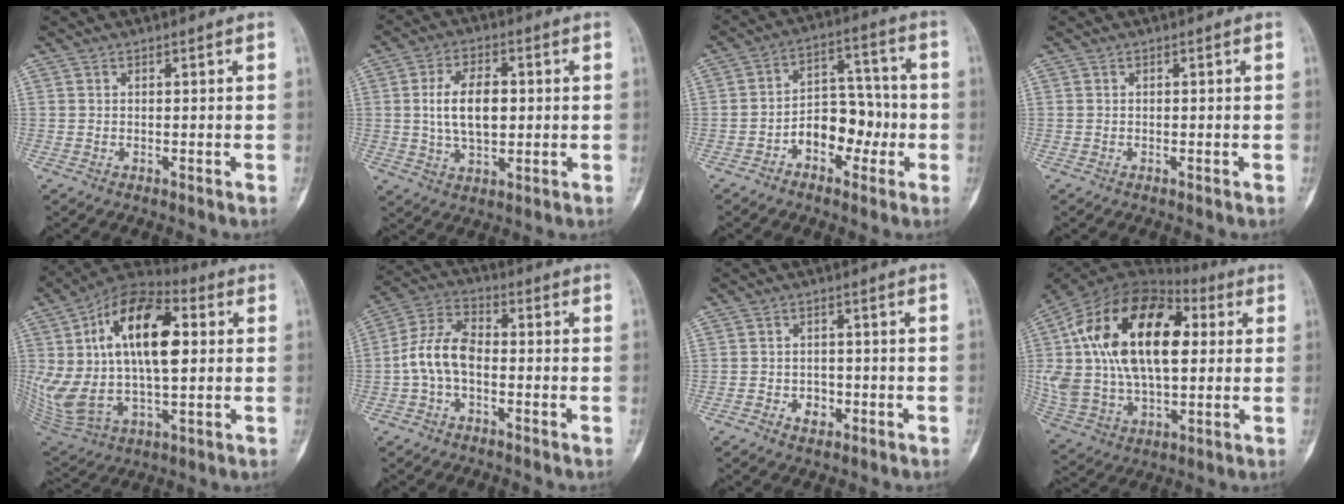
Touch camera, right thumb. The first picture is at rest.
{"total": 10.1, "force": [0.7, 5.7, 8.2], "torque": [-0.136, 0.004, 0.017]}
{"total": 10.1, "force": [-3.3, 6.9, 6.6], "torque": [-0.063, 0.054, -0.059]}
{"total": 0.0}
{"total": 26.9, "force": [4.6, 14.2, 22.3], "torque": [-0.426, 0.011, 0.078]}
{"total": 9.0, "force": [-1.5, 5.3, 7.1], "torque": [-0.140, 0.032, -0.040]}
{"total": 3.5, "force": [-1.5, 2.7, 1.6], "torque": [-0.012, 0.013, -0.022]}
{"total": 29.9, "force": [5.5, 17.0, 23.9], "torque": [-0.461, 0.025, 0.097]}